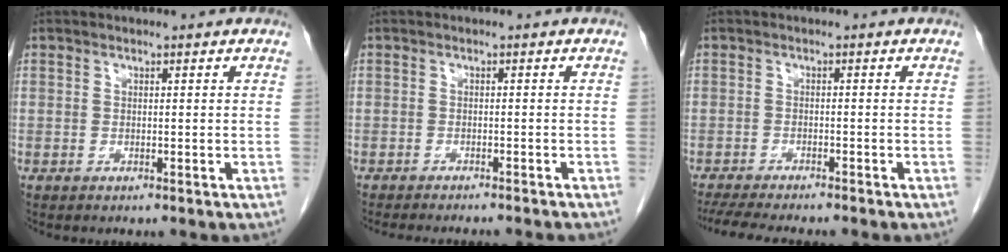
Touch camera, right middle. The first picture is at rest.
{"total": 10.2, "force": [-9.2, 0.6, 4.2], "torque": [-0.037, -0.018, -0.113]}
{"total": 9.6, "force": [-8.4, 0.9, 4.7], "torque": [-0.064, -0.013, -0.125]}